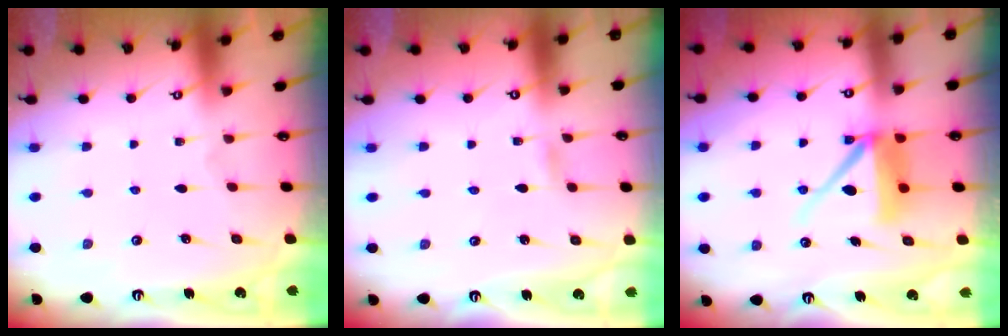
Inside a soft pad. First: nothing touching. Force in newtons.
{"total": 1.7, "press": 1.7, "slide": 0.2}
{"total": 10.5, "press": 10.4, "slide": 1.1}